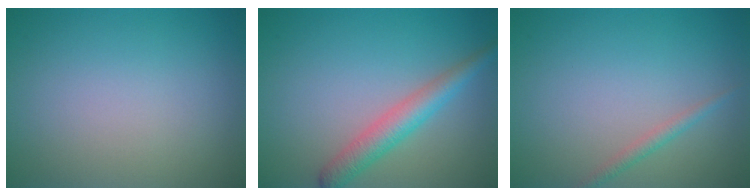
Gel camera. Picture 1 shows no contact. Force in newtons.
{"total": 3.4, "press": 3.4, "slide": 0.1}
{"total": 1.1, "press": 1.1, "slide": 0.1}